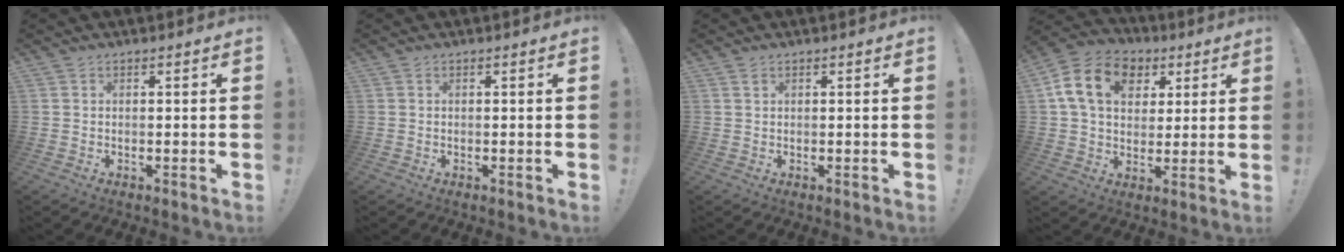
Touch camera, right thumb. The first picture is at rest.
{"total": 0.0}
{"total": 0.9, "force": [0.5, 0.4, 0.6], "torque": [-0.012, 0.000, 0.008]}
{"total": 15.9, "force": [5.4, 11.8, 9.2], "torque": [-0.153, -0.004, 0.103]}